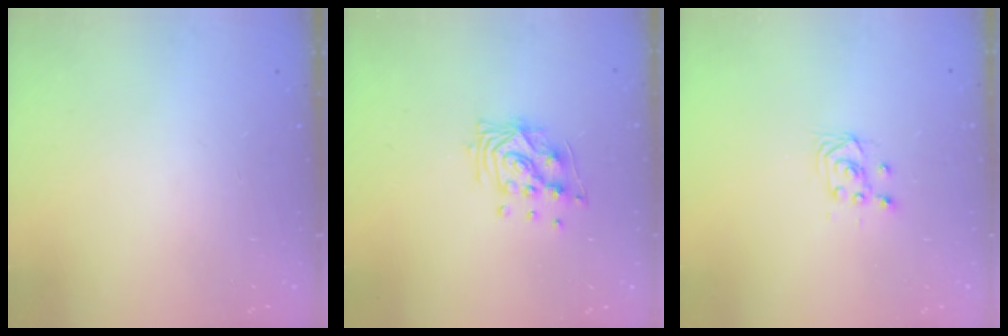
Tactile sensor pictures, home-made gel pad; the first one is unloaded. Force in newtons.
{"total": 10.2, "press": 10.2, "slide": 1.2}
{"total": 3.2, "press": 2.9, "slide": 1.4}